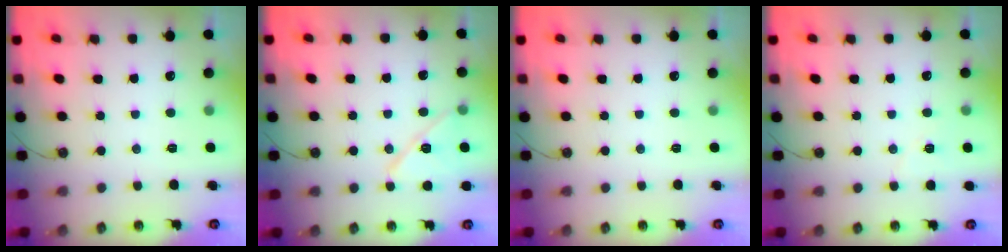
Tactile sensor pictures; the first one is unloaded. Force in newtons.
{"total": 11.7, "press": 11.6, "slide": 0.9}
{"total": 0.0}
{"total": 4.9, "press": 4.7, "slide": 1.1}